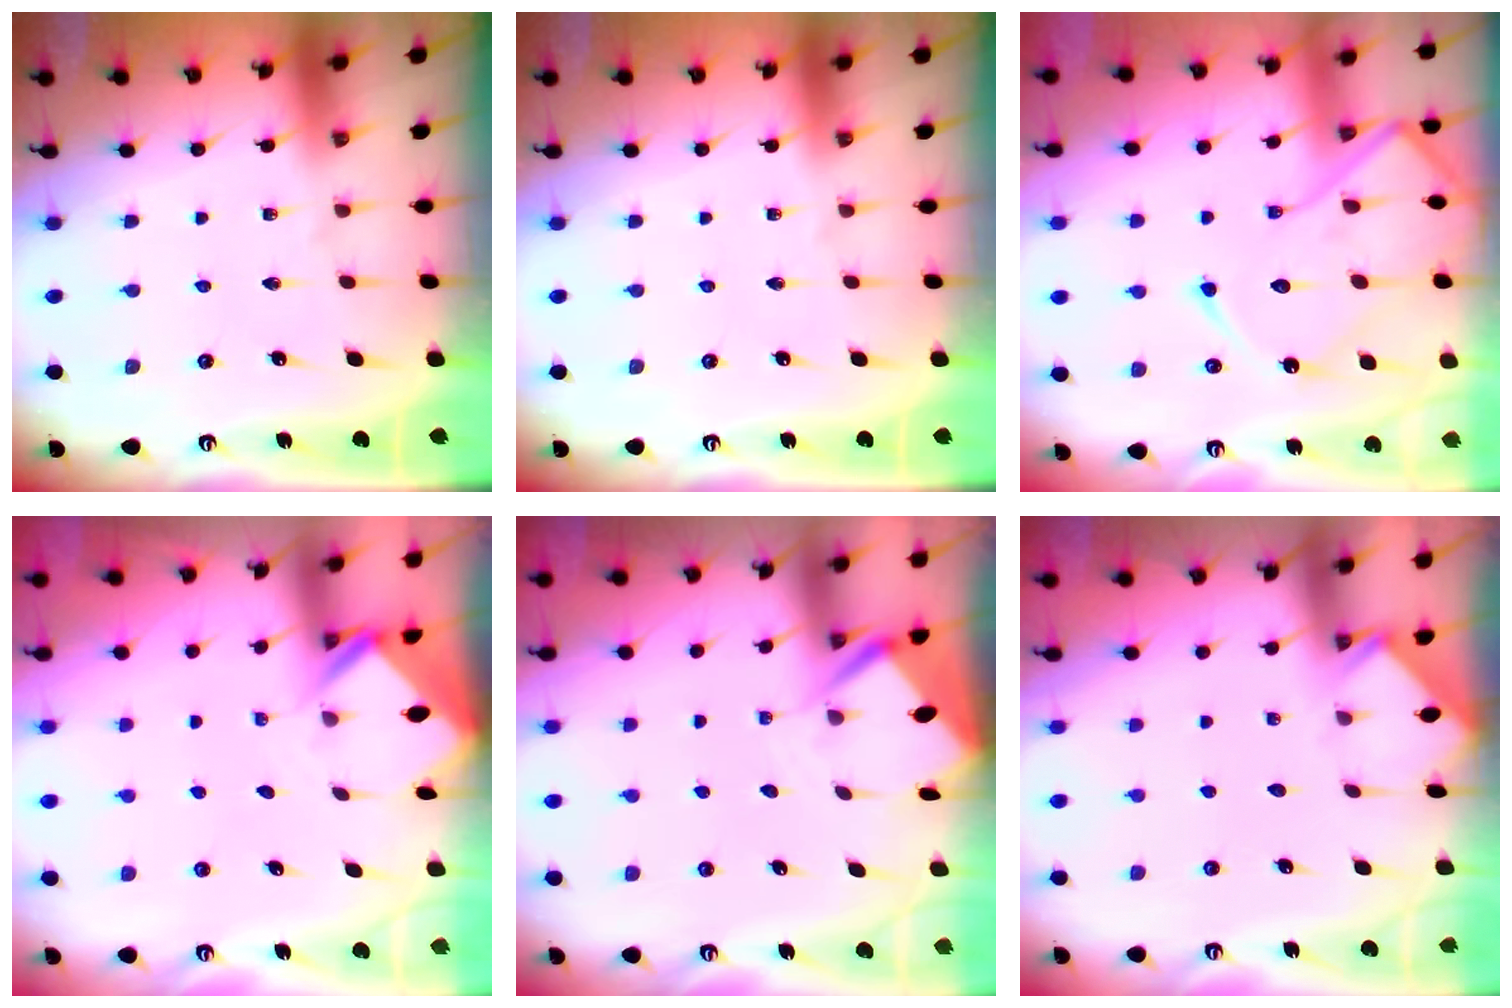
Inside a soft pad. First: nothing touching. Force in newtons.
{"total": 0.0}
{"total": 16.5, "press": 16.5, "slide": 1.7}
{"total": 2.6, "press": 2.6, "slide": 0.2}
{"total": 3.5, "press": 3.5, "slide": 0.3}
{"total": 2.5, "press": 2.5, "slide": 0.4}